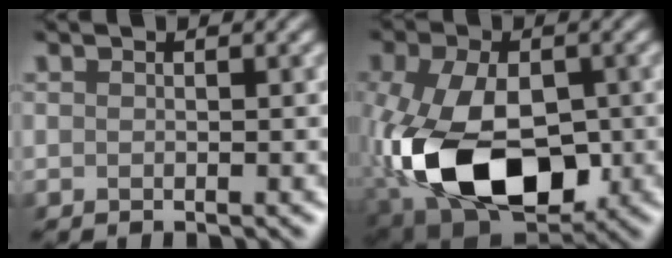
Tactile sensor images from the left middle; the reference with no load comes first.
{"total": 14.1, "force": [-3.4, 8.8, 10.4], "torque": [-0.232, -0.028, -0.055]}